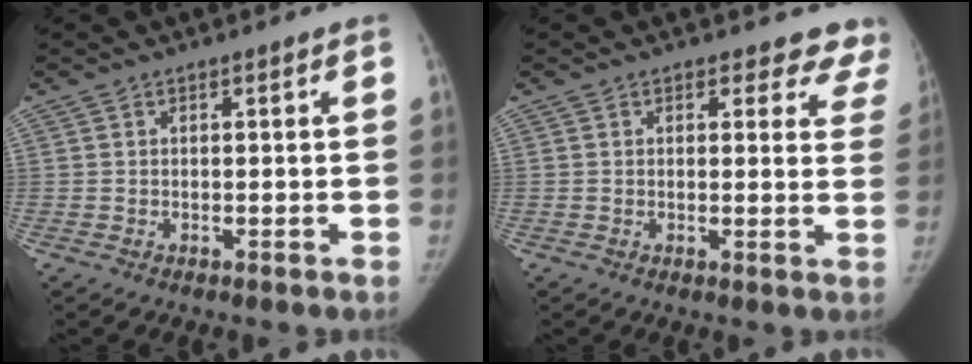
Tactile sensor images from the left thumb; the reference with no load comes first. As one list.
[{"total": 7.7, "force": [6.9, 3.4, 0.7], "torque": [0.052, -0.029, 0.044]}]